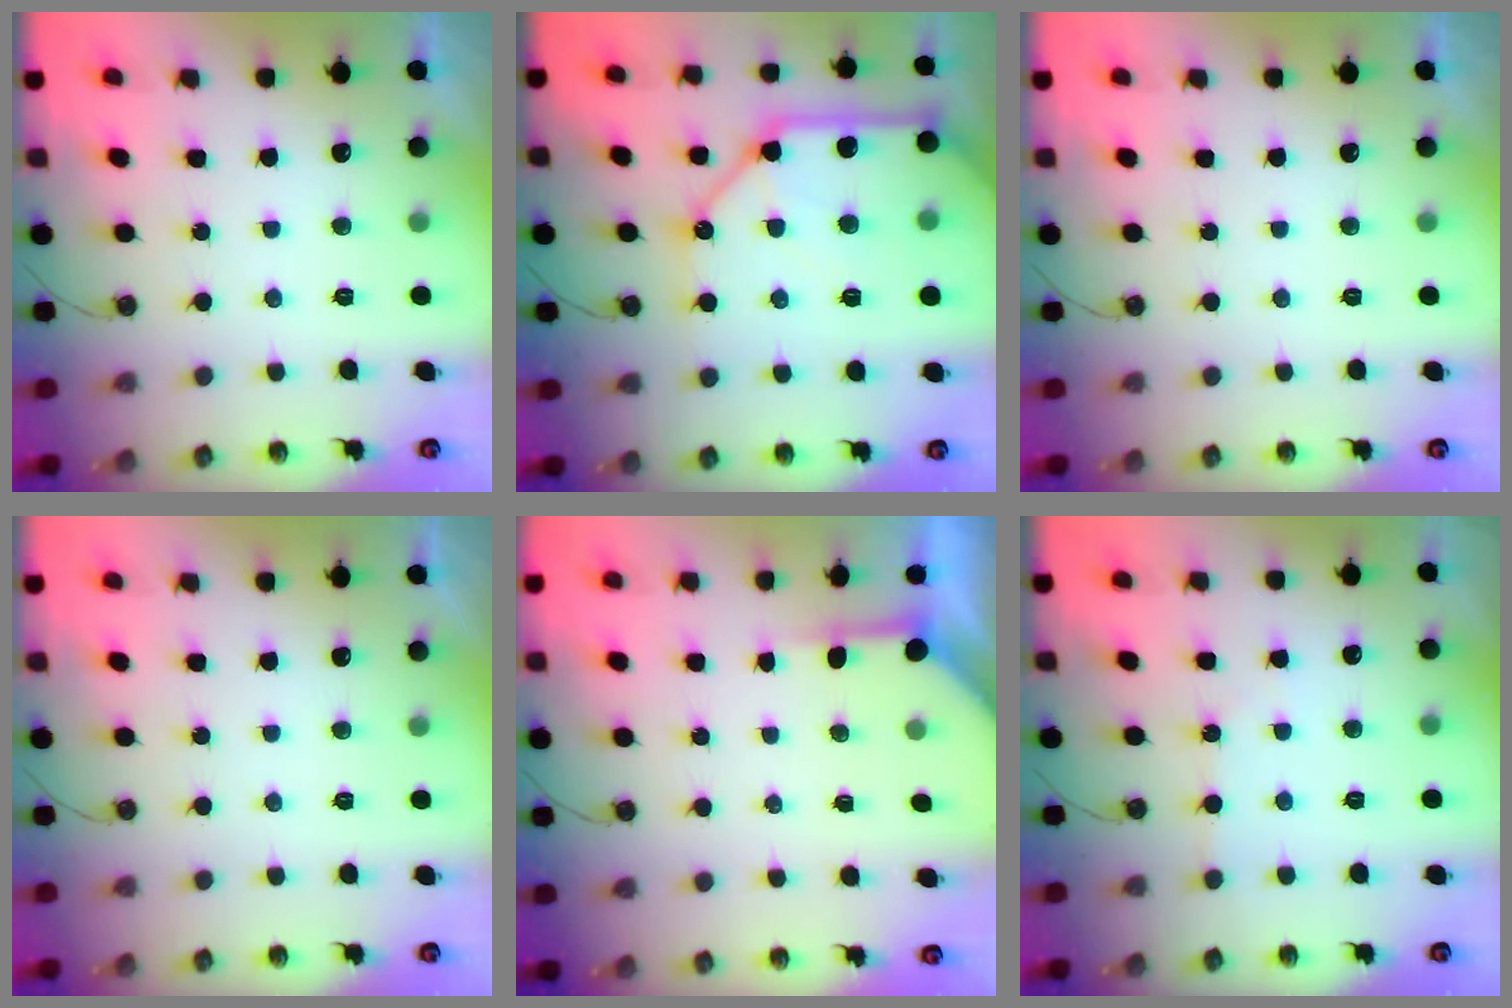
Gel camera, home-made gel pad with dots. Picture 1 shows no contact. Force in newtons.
{"total": 21.5, "press": 21.3, "slide": 2.8}
{"total": 0.0}
{"total": 0.0}
{"total": 3.4, "press": 3.3, "slide": 0.4}
{"total": 2.6, "press": 2.6, "slide": 0.3}